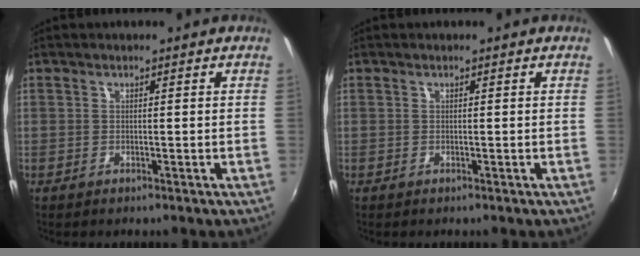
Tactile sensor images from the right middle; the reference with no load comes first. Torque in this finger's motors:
{"motor_torque": [-0.01, -0.01, -0.01, 0.00]}